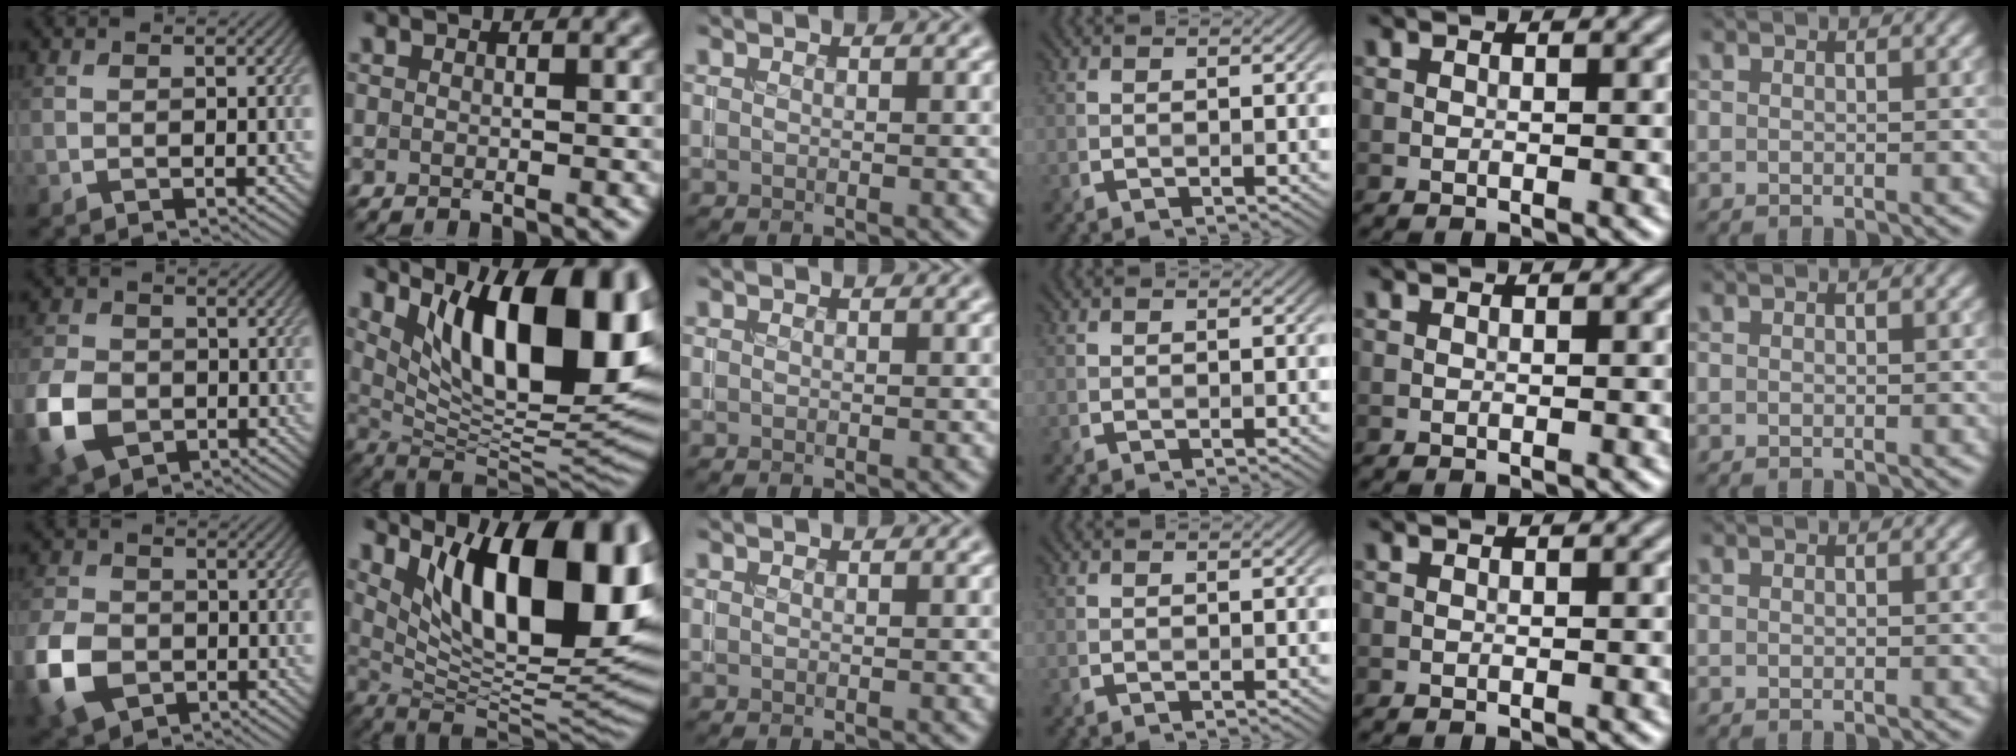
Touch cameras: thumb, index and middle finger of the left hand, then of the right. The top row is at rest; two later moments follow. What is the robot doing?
{"motion": "insert", "object": "coin"}